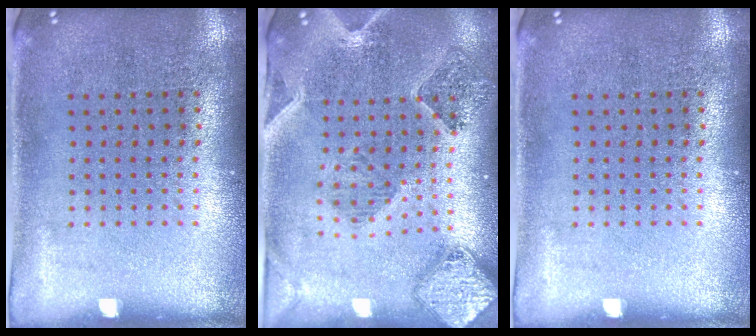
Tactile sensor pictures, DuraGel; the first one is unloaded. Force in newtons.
{"total": 1.4, "press": 1.4, "slide": 0.4}
{"total": 0.0}